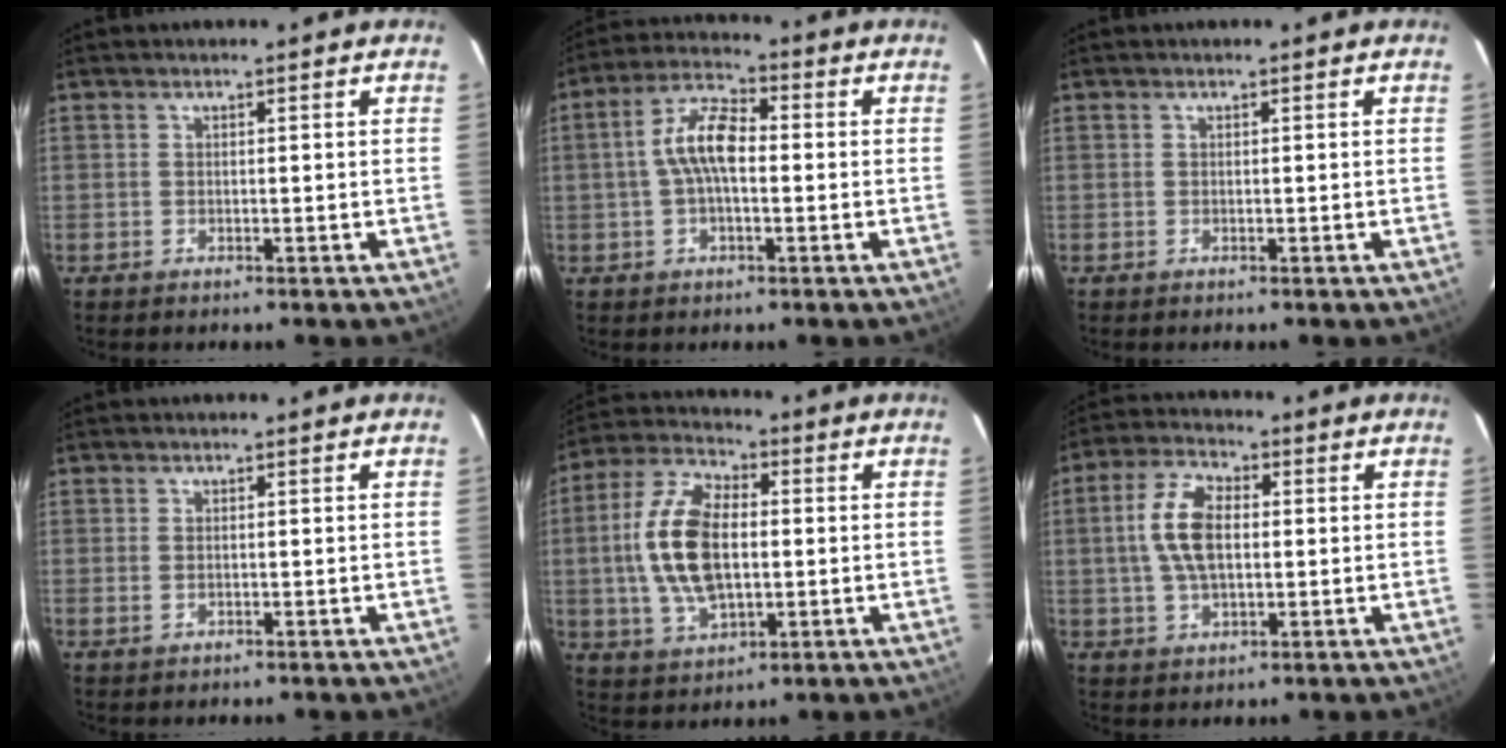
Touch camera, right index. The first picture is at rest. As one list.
[{"total": 8.2, "force": [-0.3, 3.4, 7.4], "torque": [-0.151, 0.021, -0.009]}, {"total": 0.0}, {"total": 1.0, "force": [-0.2, 0.5, 0.8], "torque": [-0.018, -0.001, -0.001]}, {"total": 14.9, "force": [-0.1, 7.7, 12.7], "torque": [-0.266, 0.012, 0.000]}, {"total": 9.2, "force": [0.6, 4.8, 7.8], "torque": [-0.159, 0.016, 0.014]}]